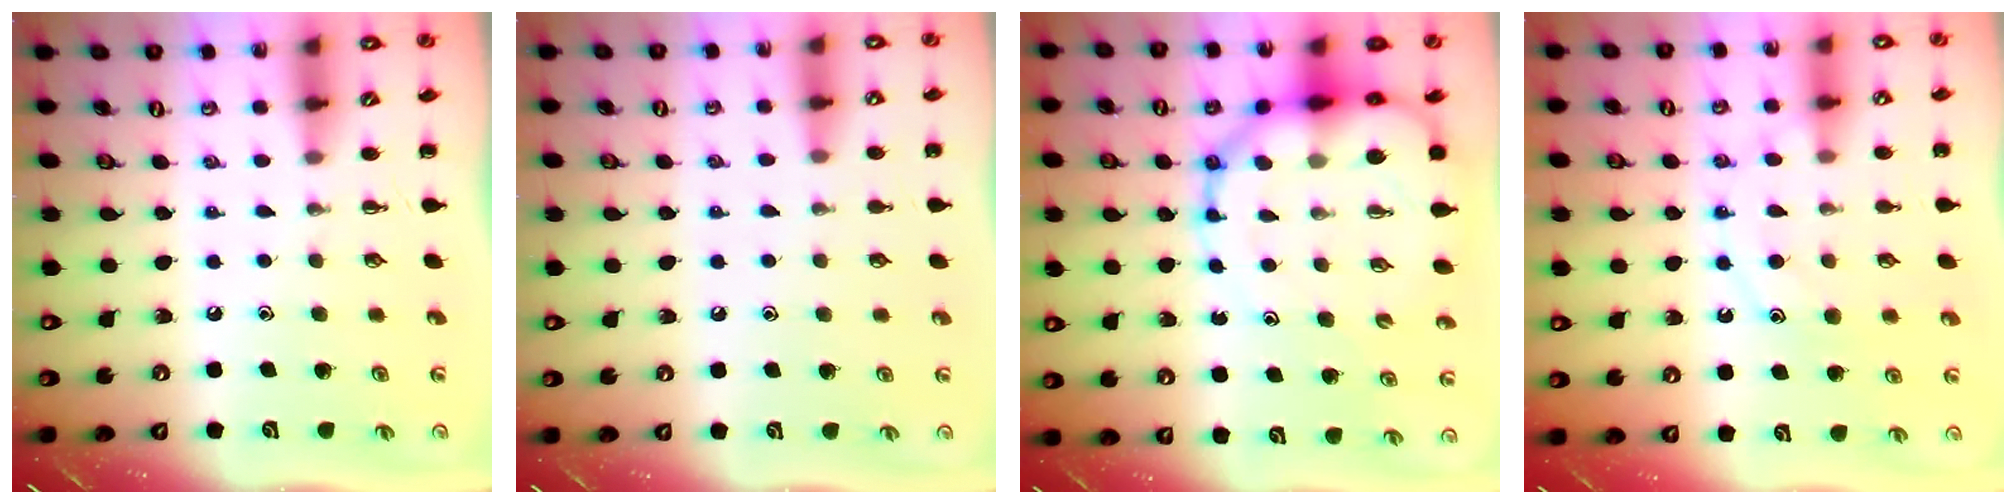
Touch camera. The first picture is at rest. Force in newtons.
{"total": 3.3, "press": 3.1, "slide": 1.2}
{"total": 16.1, "press": 15.4, "slide": 4.5}
{"total": 11.9, "press": 11.9, "slide": 0.9}